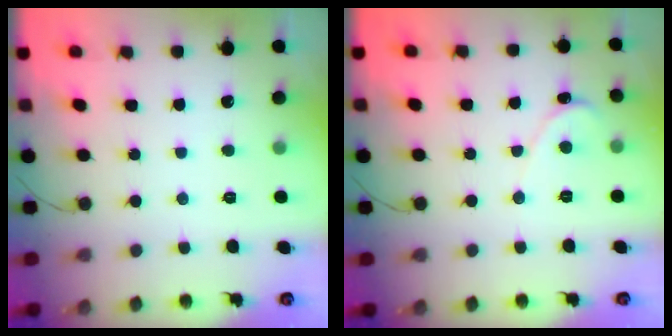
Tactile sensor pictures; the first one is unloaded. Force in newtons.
{"total": 0.6, "press": 0.6, "slide": 0.1}